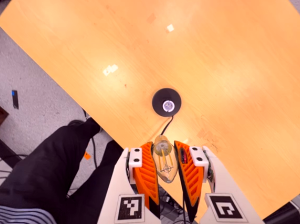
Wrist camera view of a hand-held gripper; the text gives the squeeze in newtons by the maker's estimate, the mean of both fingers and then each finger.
{"total": 24.3, "left": 27.1, "right": 21.6}